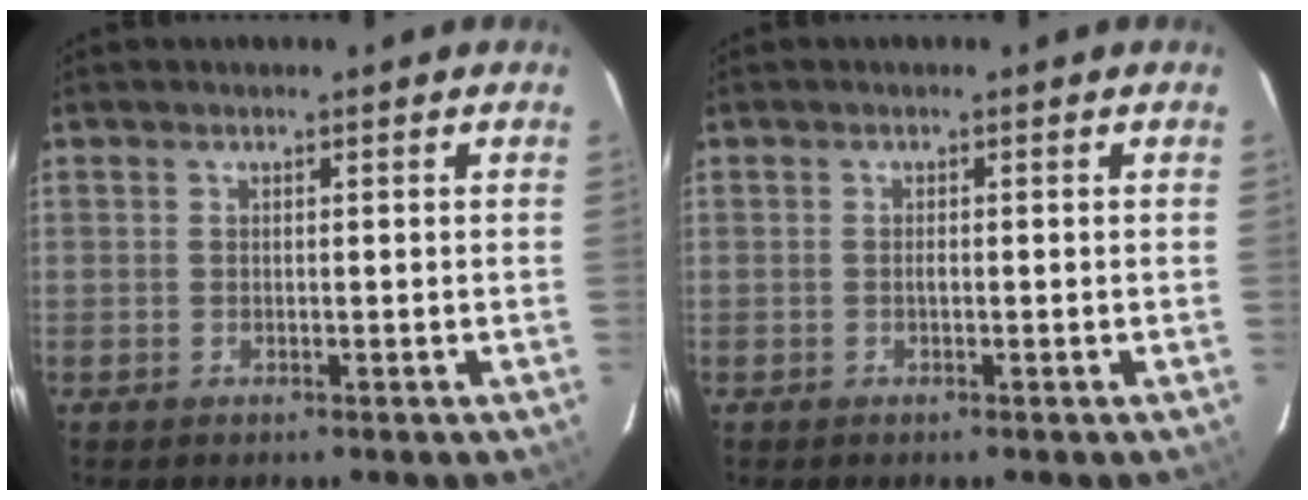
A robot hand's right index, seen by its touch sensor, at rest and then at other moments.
{"total": 0.7, "force": [-0.2, 0.3, 0.6], "torque": [-0.011, 0.001, -0.004]}